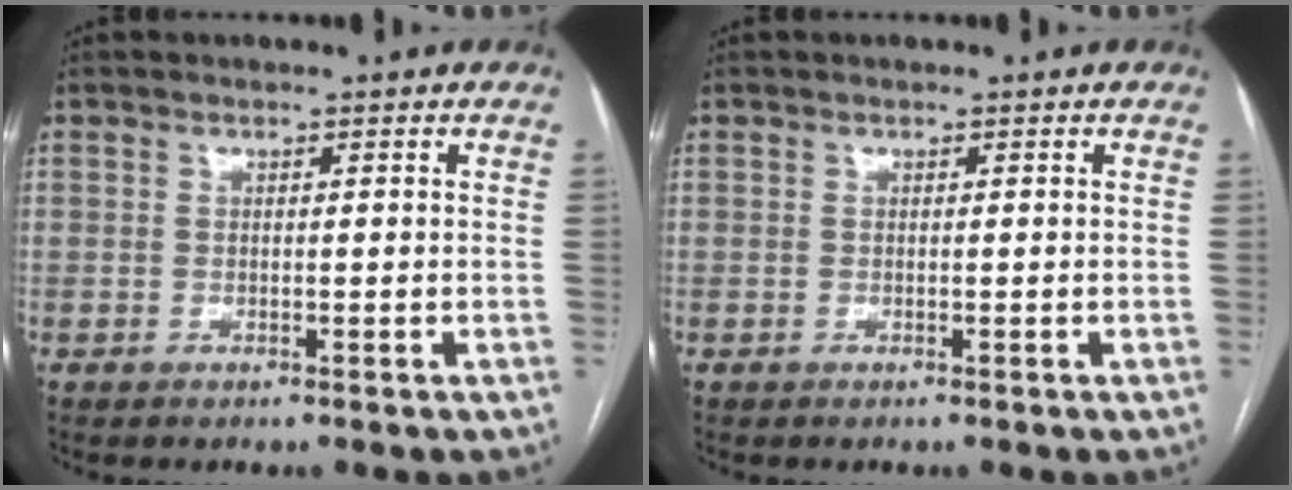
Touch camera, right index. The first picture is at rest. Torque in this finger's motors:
{"motor_torque": [0.00, 0.00, 0.00, 0.00]}